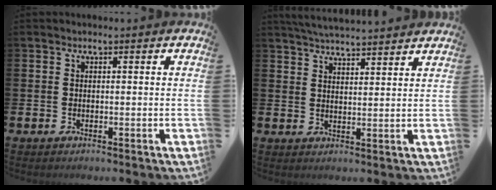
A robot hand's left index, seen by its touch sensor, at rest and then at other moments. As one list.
[{"total": 4.6, "force": [4.5, -0.1, 0.5], "torque": [-0.024, -0.020, 0.083]}]